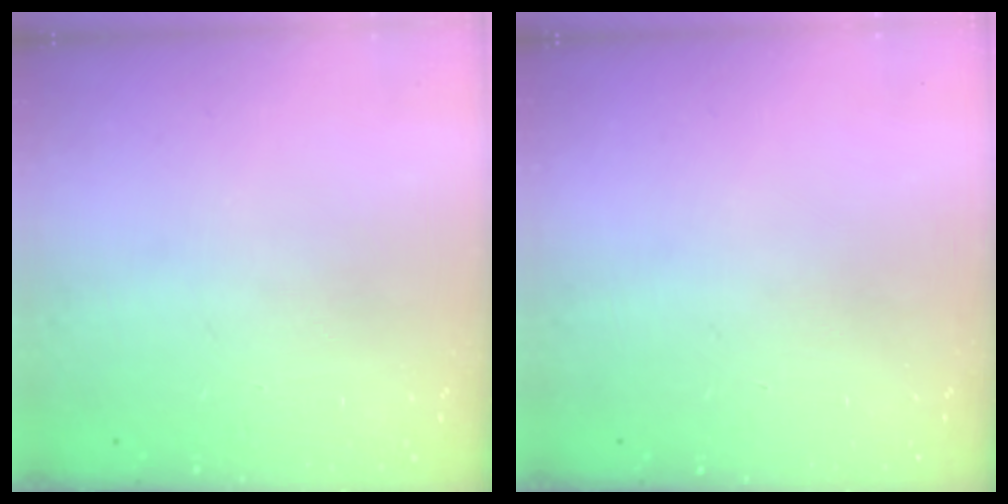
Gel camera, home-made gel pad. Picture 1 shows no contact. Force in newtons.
{"total": 0.0}